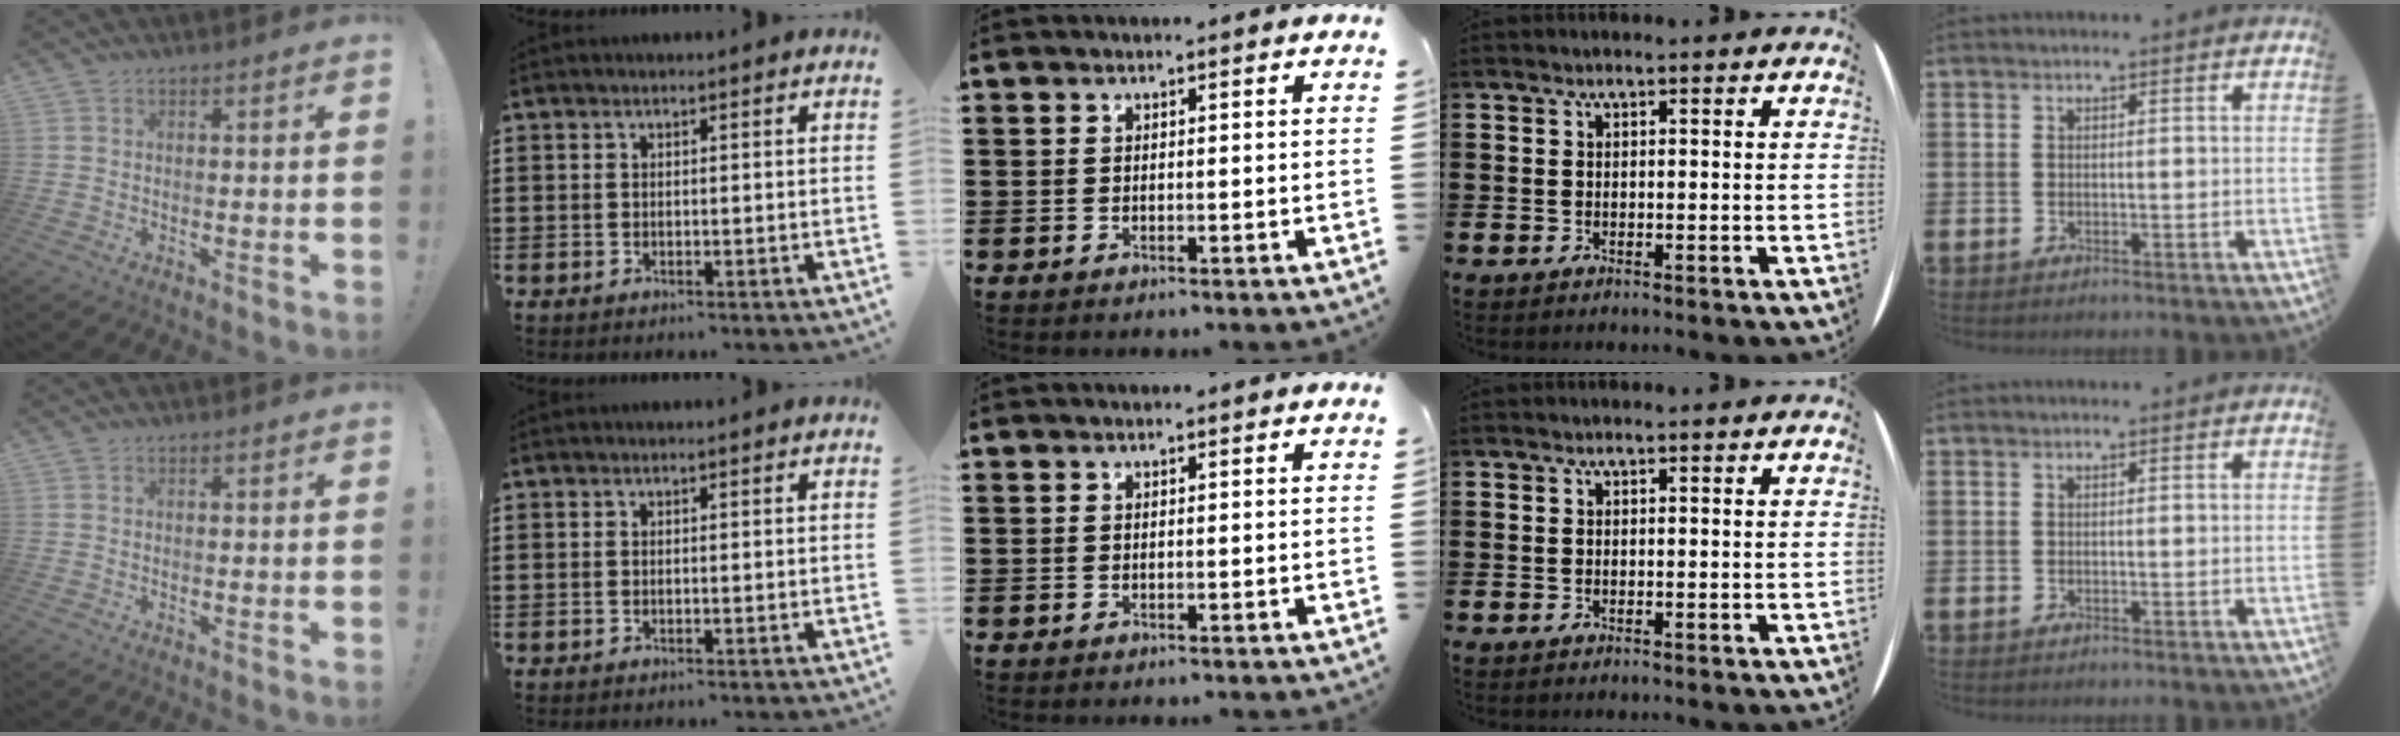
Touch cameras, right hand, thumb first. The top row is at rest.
{}